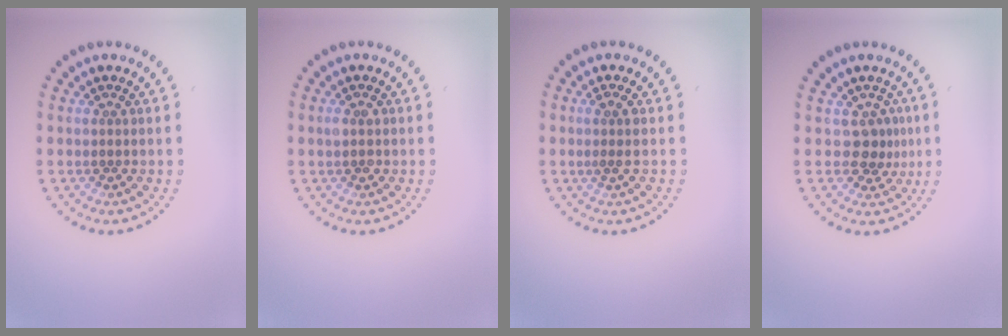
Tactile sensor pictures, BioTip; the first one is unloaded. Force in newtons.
{"total": 1.1, "press": 1.1, "slide": 0.0}
{"total": 1.3, "press": 1.1, "slide": 0.7}
{"total": 2.2, "press": 1.6, "slide": 1.6}